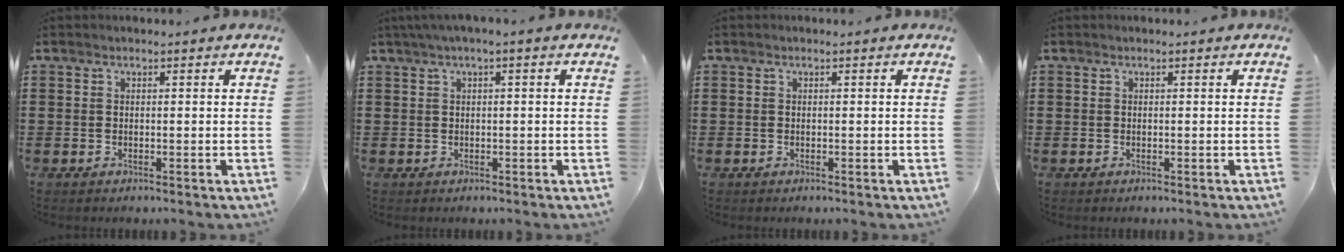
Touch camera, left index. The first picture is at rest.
{"total": 1.2, "force": [-0.2, 0.0, 1.2], "torque": [-0.020, -0.004, -0.003]}
{"total": 0.0}
{"total": 0.0}